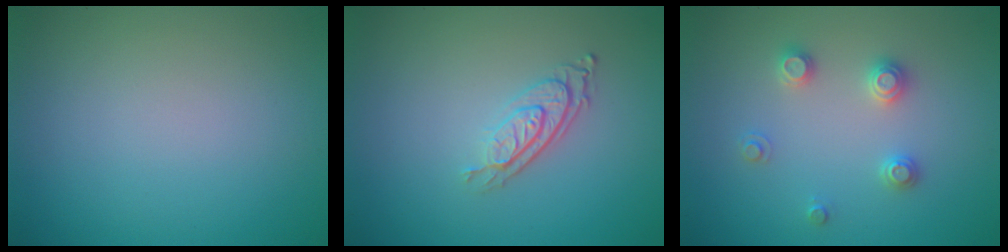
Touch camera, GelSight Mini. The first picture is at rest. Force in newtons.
{"total": 2.9, "press": 2.1, "slide": 2.1}
{"total": 2.3, "press": 2.3, "slide": 0.2}